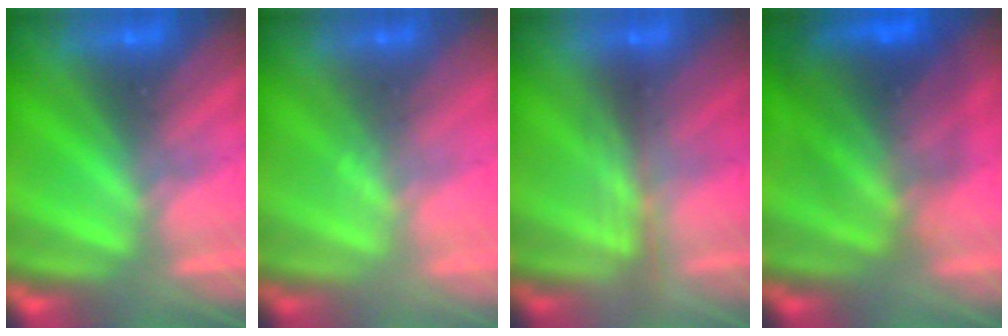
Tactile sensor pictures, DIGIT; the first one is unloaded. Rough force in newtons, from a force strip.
{"total": 2.2}
{"total": 2.4}
{"total": 7.2}